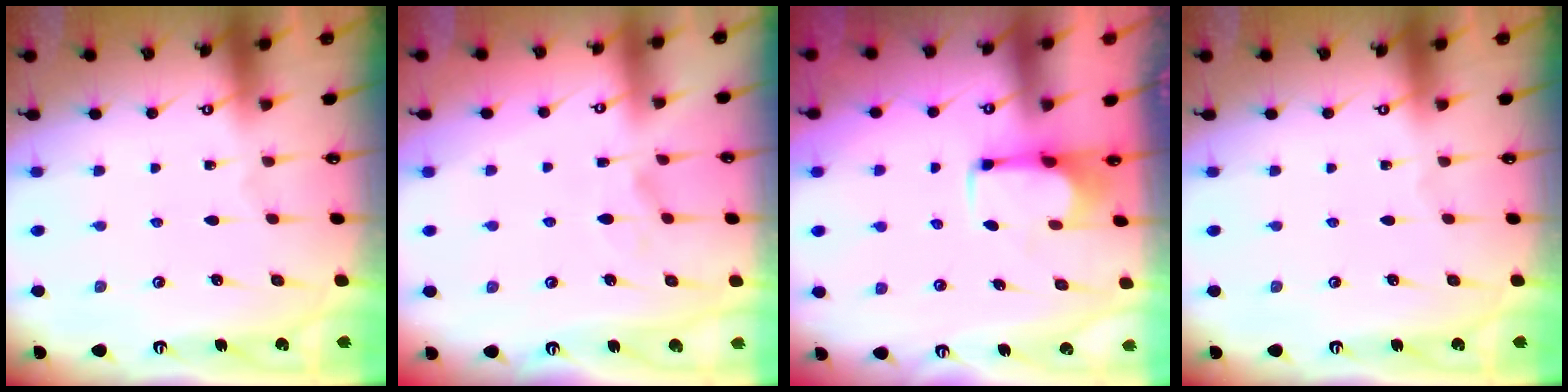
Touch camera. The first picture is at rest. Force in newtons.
{"total": 1.9, "press": 1.5, "slide": 1.1}
{"total": 2.3, "press": 2.2, "slide": 0.9}
{"total": 0.0}